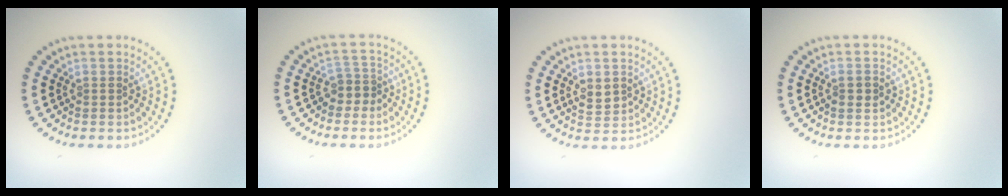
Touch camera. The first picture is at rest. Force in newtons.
{"total": 1.9, "press": 1.4, "slide": 1.2}
{"total": 1.9, "press": 1.8, "slide": 0.5}
{"total": 1.2, "press": 1.1, "slide": 0.1}